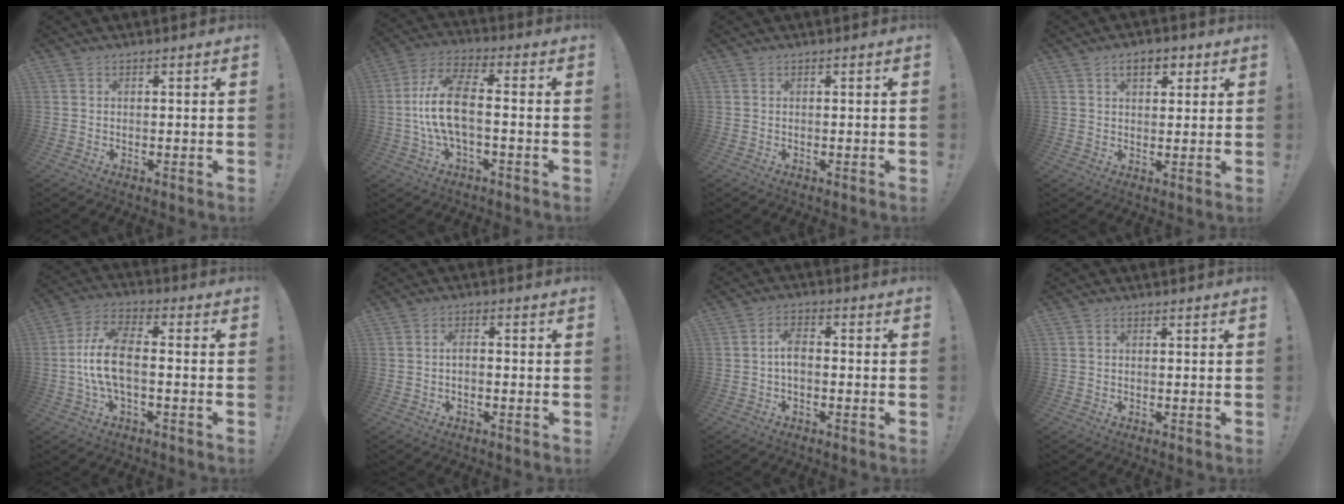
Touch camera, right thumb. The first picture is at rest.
{"total": 12.8, "force": [-1.6, 5.0, 11.6], "torque": [-0.236, 0.008, -0.030]}
{"total": 0.0}
{"total": 5.6, "force": [2.6, 3.3, 3.7], "torque": [-0.053, 0.002, 0.043]}
{"total": 11.7, "force": [-1.9, 5.3, 10.3], "torque": [-0.210, 0.011, -0.035]}
{"total": 1.9, "force": [-0.8, 0.6, 1.6], "torque": [-0.030, 0.003, -0.016]}
{"total": 5.0, "force": [-0.6, 2.6, 4.2], "torque": [-0.077, 0.005, -0.013]}
{"total": 0.0}